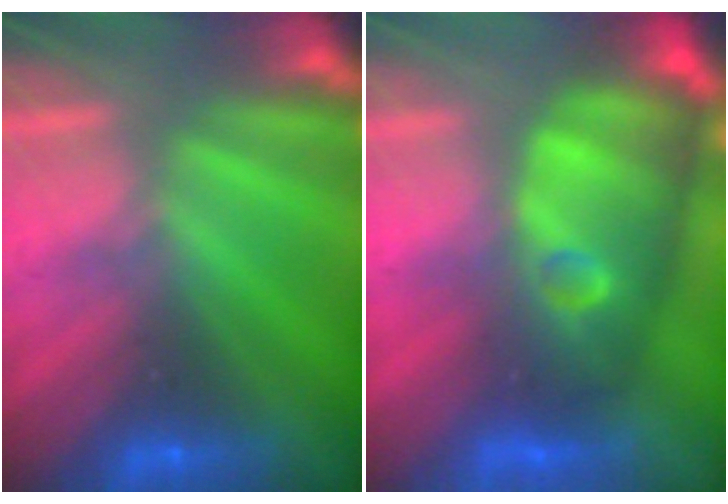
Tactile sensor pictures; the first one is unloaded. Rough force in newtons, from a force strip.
{"total": 10.0}